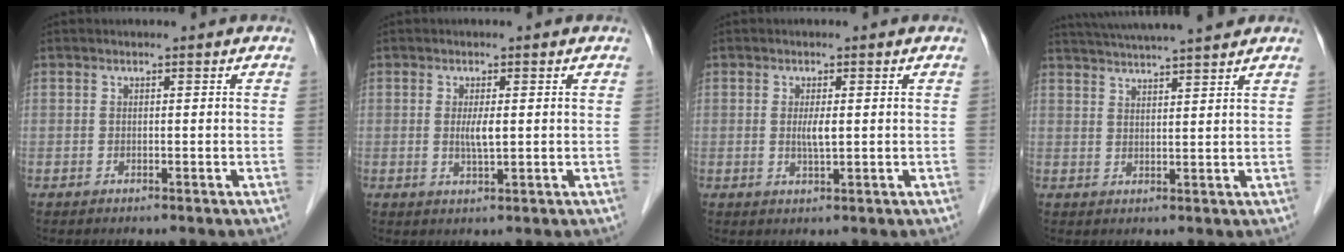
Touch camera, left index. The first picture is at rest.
{"total": 2.6, "force": [0.2, 0.3, 2.6], "torque": [-0.053, -0.004, 0.006]}
{"total": 2.3, "force": [0.2, 0.3, 2.3], "torque": [-0.047, -0.003, 0.005]}
{"total": 12.9, "force": [11.6, 0.1, 5.7], "torque": [-0.101, 0.025, 0.166]}